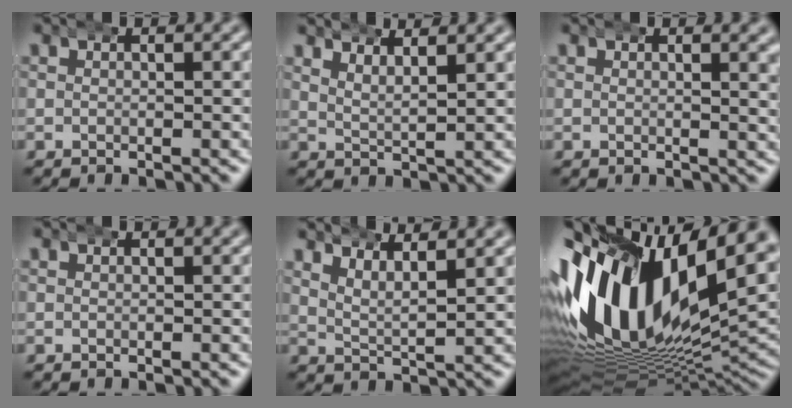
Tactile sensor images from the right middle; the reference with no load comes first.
{"total": 2.5, "force": [2.4, -0.1, 0.6], "torque": [-0.026, -0.008, 0.049]}
{"total": 1.4, "force": [0.8, -0.2, 1.1], "torque": [-0.012, -0.005, 0.015]}
{"total": 0.0}
{"total": 3.5, "force": [3.2, 0.6, 1.3], "torque": [-0.036, -0.004, 0.057]}
{"total": 25.3, "force": [1.1, 15.6, 19.9], "torque": [-0.345, -0.024, 0.028]}